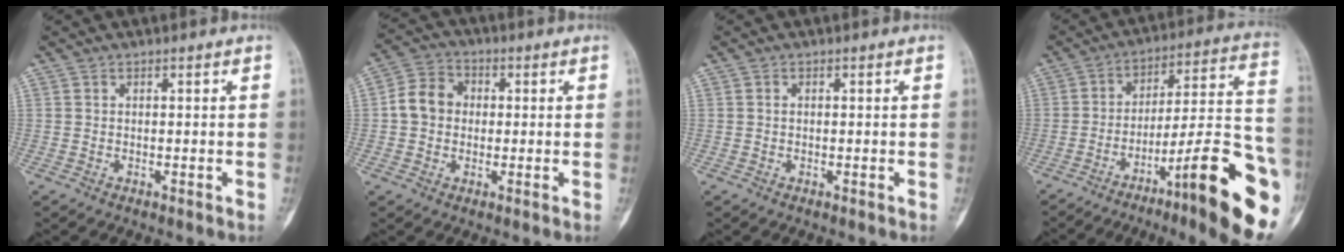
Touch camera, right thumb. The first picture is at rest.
{"total": 7.2, "force": [0.1, 6.2, 3.8], "torque": [-0.055, 0.020, -0.010]}
{"total": 0.5, "force": [0.0, 0.4, 0.4], "torque": [-0.008, 0.000, 0.000]}
{"total": 23.9, "force": [-10.6, 3.8, 21.1], "torque": [-0.240, 0.065, -0.156]}